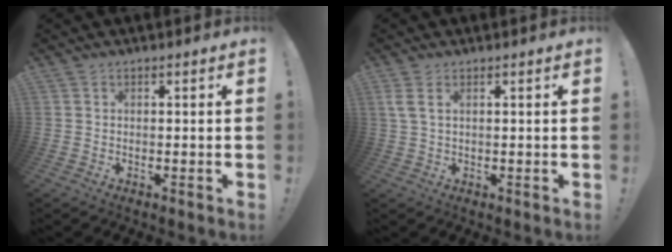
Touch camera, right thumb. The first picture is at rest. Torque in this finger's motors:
{"motor_torque": [-0.19, -0.24, 0.33, -0.22, -0.05]}